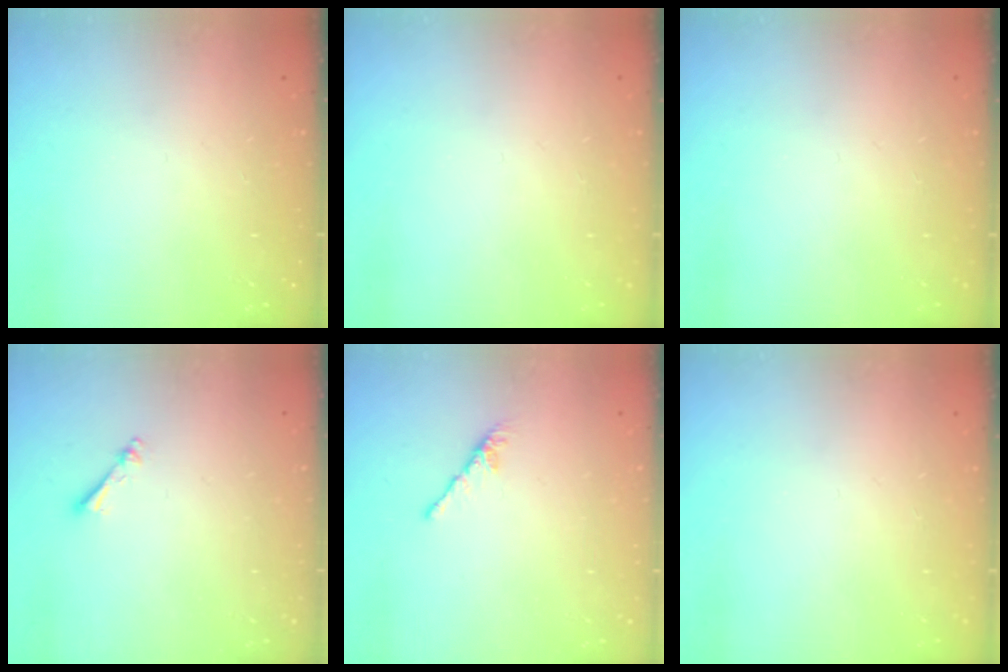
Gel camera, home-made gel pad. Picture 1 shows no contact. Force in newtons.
{"total": 0.0}
{"total": 0.0}
{"total": 2.4, "press": 2.3, "slide": 0.4}
{"total": 0.0}
{"total": 0.0}